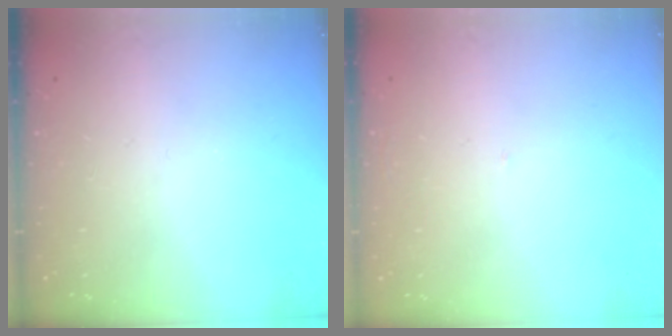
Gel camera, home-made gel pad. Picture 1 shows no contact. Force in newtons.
{"total": 1.7, "press": 1.6, "slide": 0.1}